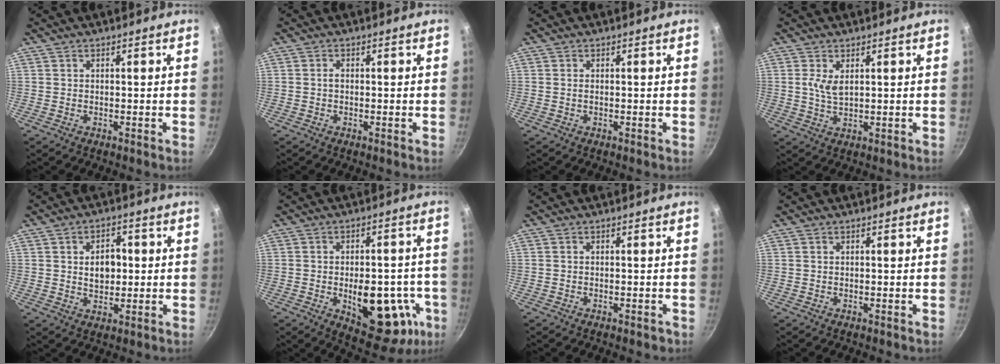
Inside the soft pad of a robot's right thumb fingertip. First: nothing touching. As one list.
[{"total": 1.0, "force": [-0.1, 0.7, 0.8], "torque": [-0.013, 0.006, -0.002]}, {"total": 0.6, "force": [0.1, 0.3, 0.6], "torque": [-0.014, 0.000, 0.002]}, {"total": 3.7, "force": [1.1, 1.8, 3.0], "torque": [-0.057, -0.010, 0.025]}, {"total": 6.9, "force": [0.7, 4.7, 5.0], "torque": [-0.054, 0.003, 0.012]}, {"total": 19.3, "force": [-5.2, 10.4, 15.4], "torque": [-0.154, 0.010, -0.057]}, {"total": 1.0, "force": [-0.6, 0.5, 0.6], "torque": [-0.006, 0.007, -0.005]}, {"total": 0.0}]